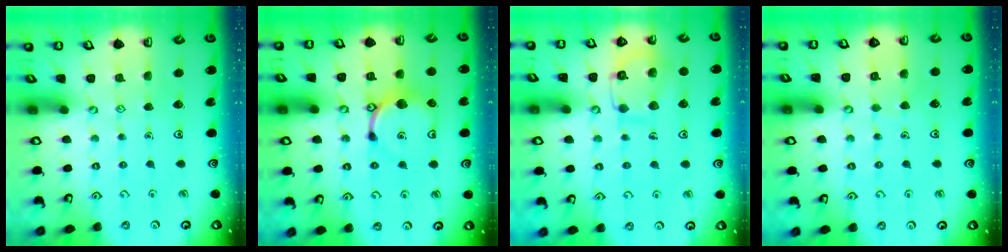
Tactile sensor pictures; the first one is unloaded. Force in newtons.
{"total": 9.1, "press": 9.1, "slide": 0.4}
{"total": 10.7, "press": 10.7, "slide": 0.5}
{"total": 4.4, "press": 4.3, "slide": 0.4}